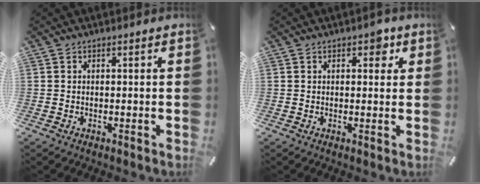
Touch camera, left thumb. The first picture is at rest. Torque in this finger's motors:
{"motor_torque": [0.32, 0.24, 0.07, -0.01, 0.09]}